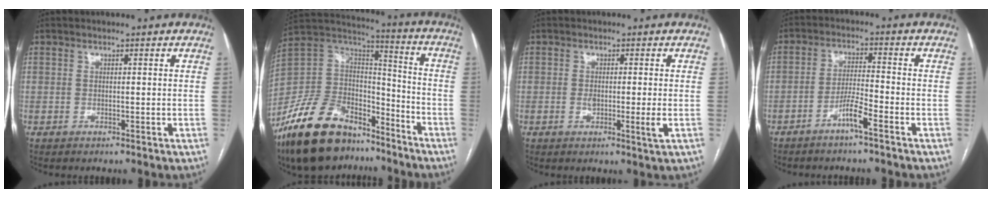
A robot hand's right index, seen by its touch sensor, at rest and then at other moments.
{"total": 21.7, "force": [-15.5, 10.4, 11.0], "torque": [-0.240, 0.031, -0.275]}
{"total": 3.7, "force": [-0.7, 0.3, 3.6], "torque": [-0.061, -0.009, -0.011]}
{"total": 4.5, "force": [-3.0, -0.1, 3.4], "torque": [-0.067, 0.002, -0.059]}